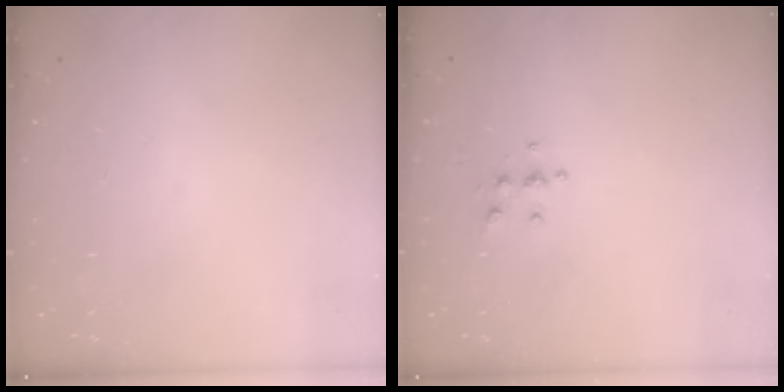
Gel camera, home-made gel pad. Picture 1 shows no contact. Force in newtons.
{"total": 5.4, "press": 5.4, "slide": 0.5}